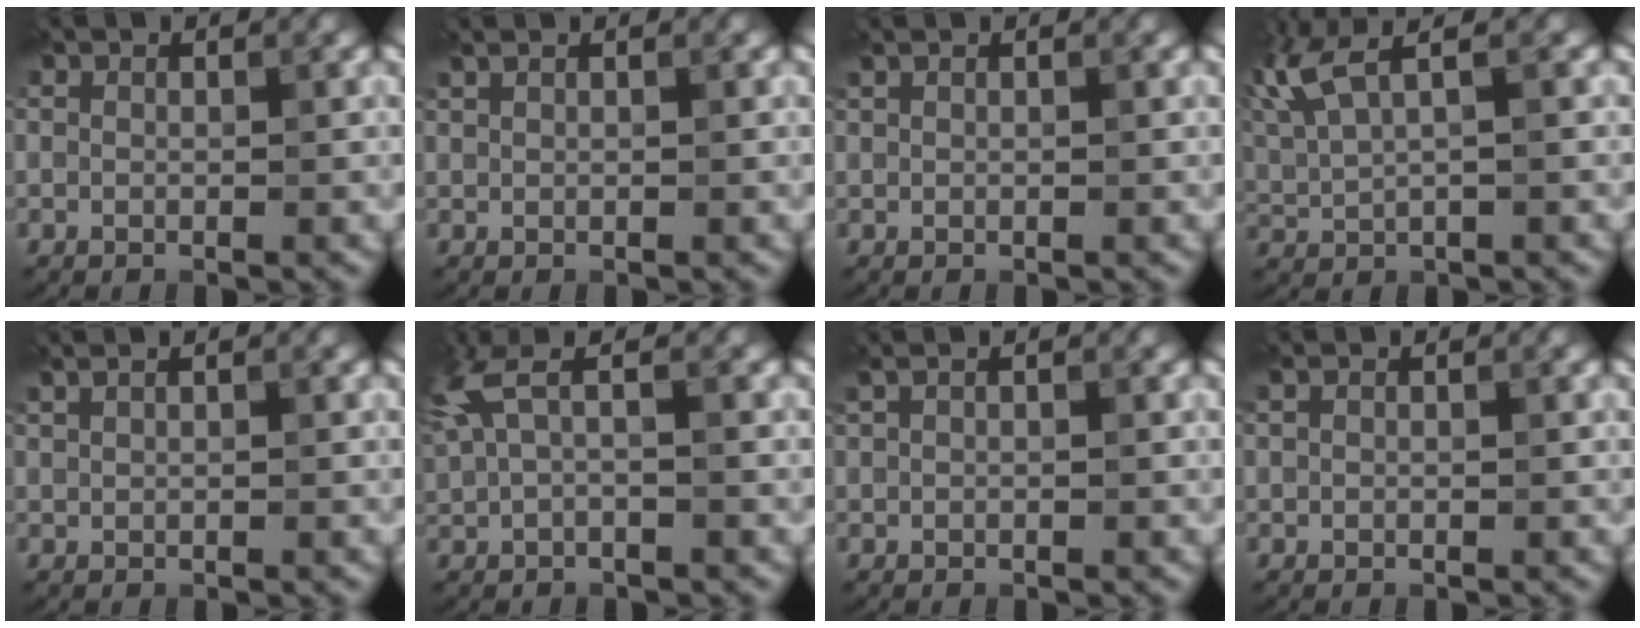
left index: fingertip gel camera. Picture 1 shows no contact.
{"total": 1.0, "force": [0.8, 0.3, 0.5], "torque": [-0.012, 0.000, 0.014]}
{"total": 0.6, "force": [0.5, 0.1, 0.3], "torque": [-0.006, 0.004, 0.009]}
{"total": 5.0, "force": [2.8, 1.3, 3.9], "torque": [-0.098, 0.014, 0.061]}
{"total": 2.2, "force": [1.5, 0.9, 1.3], "torque": [-0.015, 0.003, 0.011]}
{"total": 3.7, "force": [1.4, 1.0, 3.3], "torque": [-0.075, 0.009, 0.024]}
{"total": 1.2, "force": [0.7, 0.4, 0.8], "torque": [-0.018, 0.002, 0.013]}
{"total": 0.7, "force": [0.5, 0.3, 0.4], "torque": [-0.010, 0.005, 0.011]}